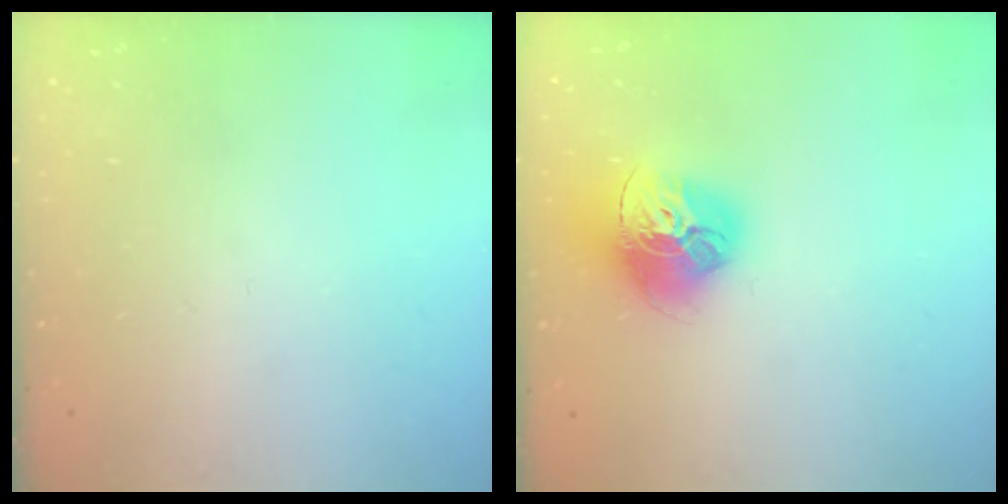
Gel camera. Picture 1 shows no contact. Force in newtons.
{"total": 16.6, "press": 16.6, "slide": 1.6}